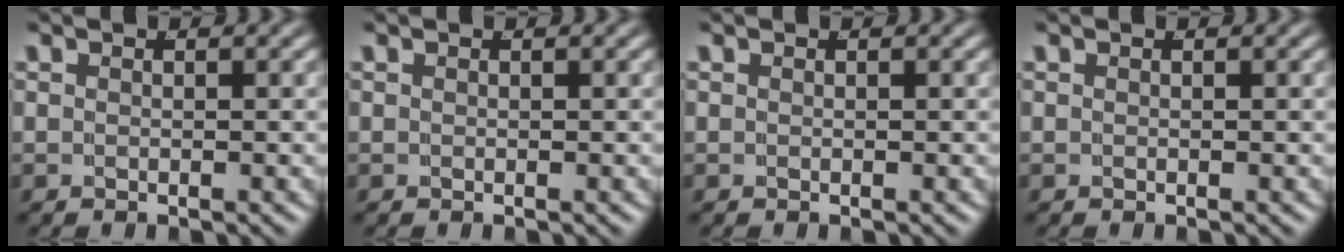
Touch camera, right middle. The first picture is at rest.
{"total": 0.0}
{"total": 0.0}
{"total": 0.0}